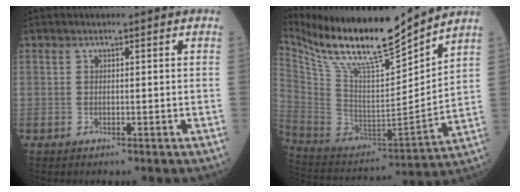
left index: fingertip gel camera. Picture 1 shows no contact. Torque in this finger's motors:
{"motor_torque": [1.01, -1.13, 0.20, 0.11]}